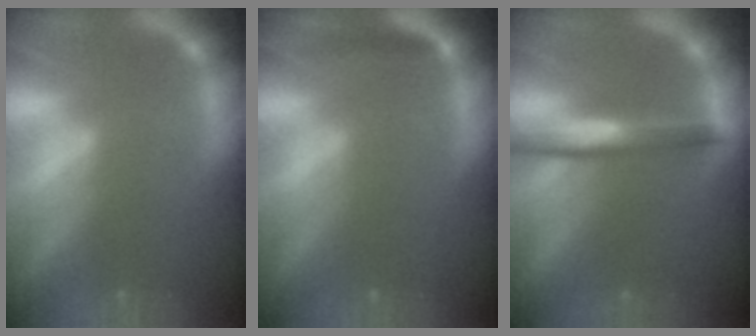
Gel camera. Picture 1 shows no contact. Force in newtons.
{"total": 1.4}
{"total": 4.0}